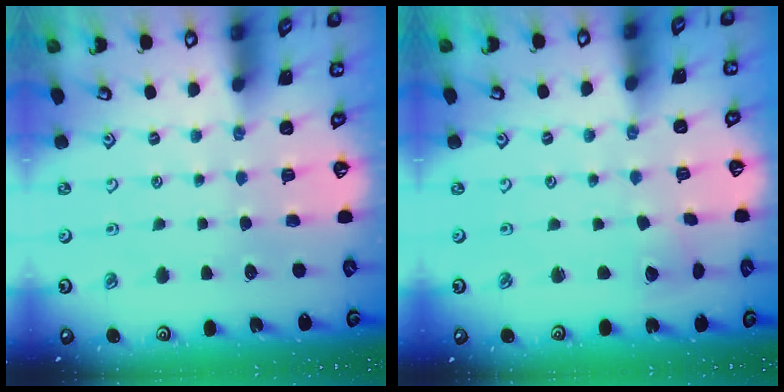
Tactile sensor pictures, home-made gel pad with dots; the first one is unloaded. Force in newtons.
{"total": 2.2, "press": 2.2, "slide": 0.1}